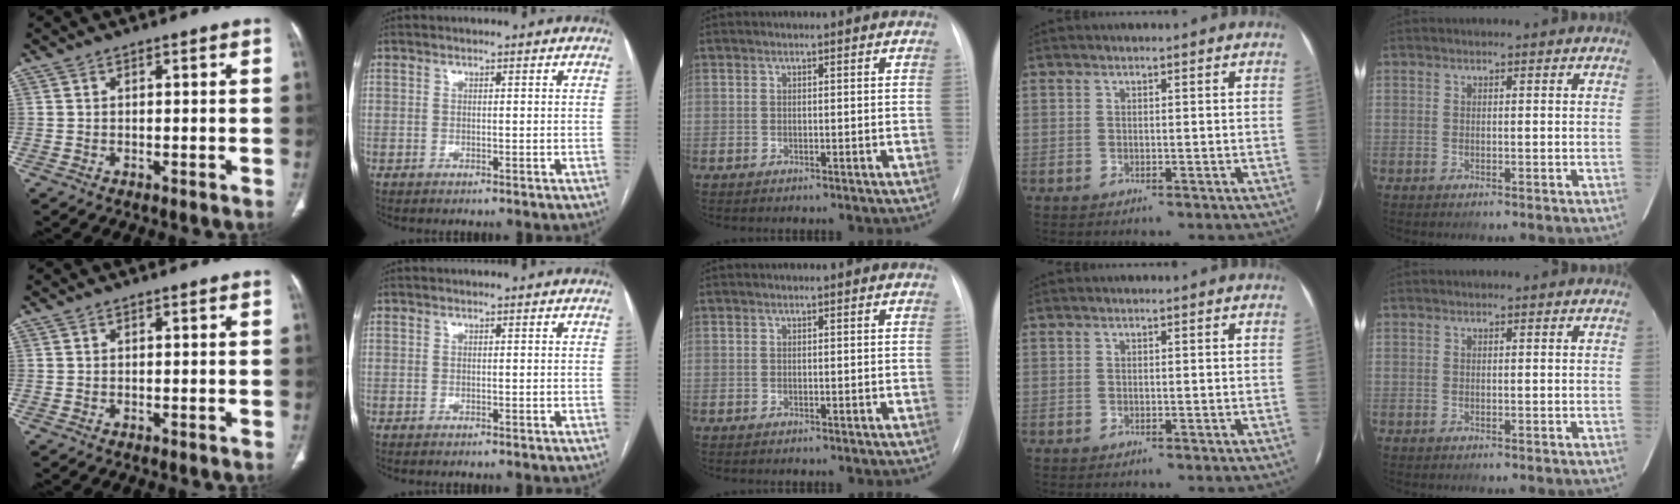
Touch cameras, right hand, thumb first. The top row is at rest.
{}